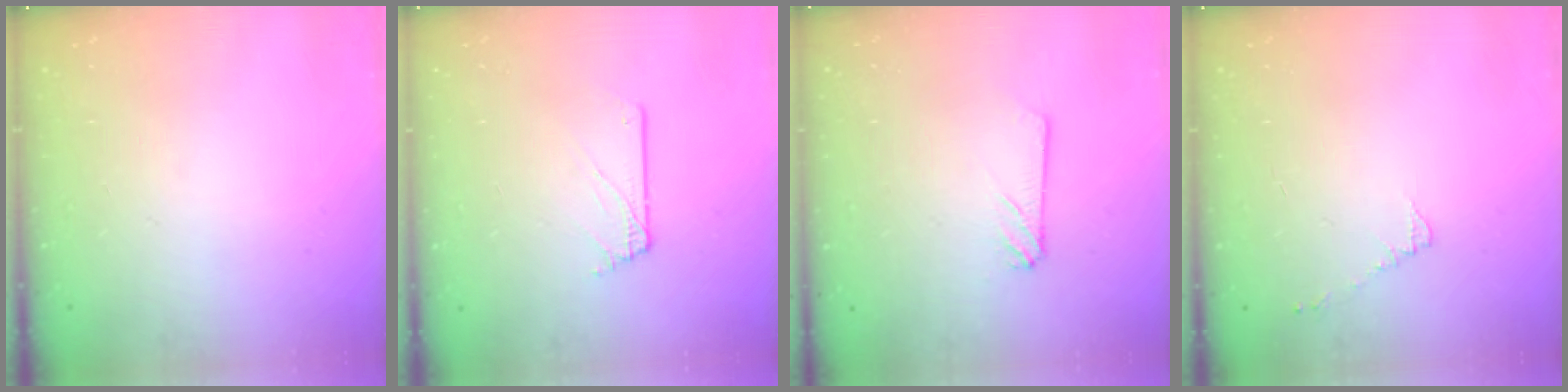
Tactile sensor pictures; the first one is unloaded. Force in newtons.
{"total": 1.5, "press": 1.5, "slide": 0.1}
{"total": 2.4, "press": 2.4, "slide": 0.3}
{"total": 4.3, "press": 4.3, "slide": 0.6}